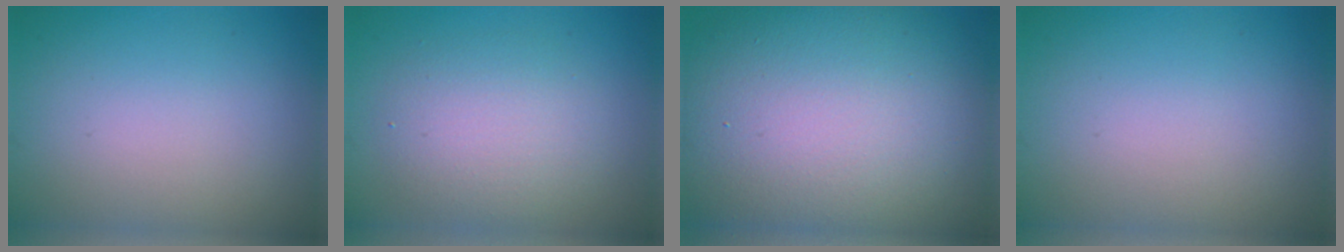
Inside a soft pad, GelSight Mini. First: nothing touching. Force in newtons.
{"total": 4.1, "press": 4.1, "slide": 0.3}
{"total": 17.6, "press": 17.6, "slide": 0.7}
{"total": 0.0}